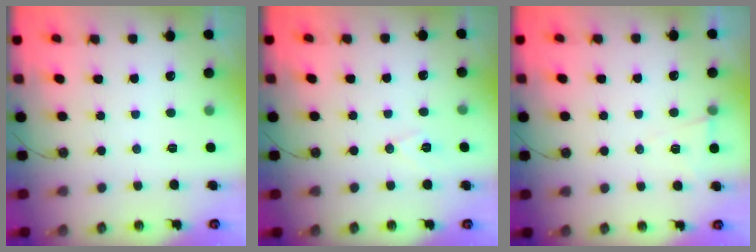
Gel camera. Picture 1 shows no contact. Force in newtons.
{"total": 7.0, "press": 5.4, "slide": 4.4}
{"total": 5.4, "press": 3.1, "slide": 4.5}